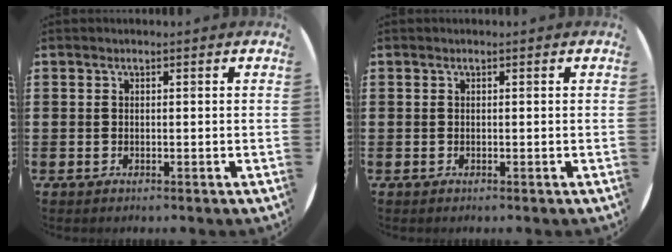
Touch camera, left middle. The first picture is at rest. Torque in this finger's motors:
{"motor_torque": [0.00, 0.00, 0.00, 0.00]}